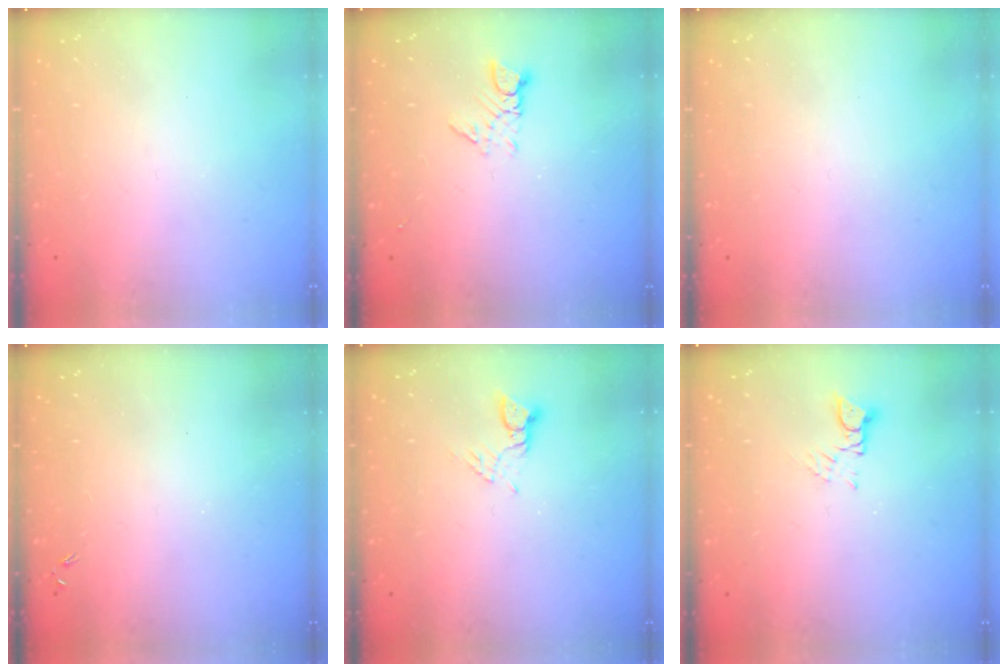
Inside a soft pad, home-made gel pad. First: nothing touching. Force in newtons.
{"total": 2.6, "press": 2.6, "slide": 0.3}
{"total": 0.0}
{"total": 0.0}
{"total": 2.6, "press": 2.6, "slide": 0.1}
{"total": 3.1, "press": 3.1, "slide": 0.3}